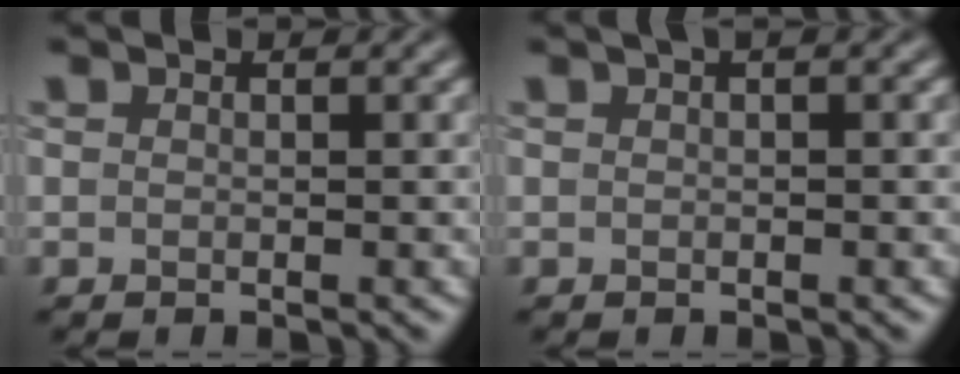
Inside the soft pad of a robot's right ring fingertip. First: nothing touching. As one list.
[{"total": 0.7, "force": [0.3, 0.3, 0.6], "torque": [-0.011, 0.006, 0.005]}]